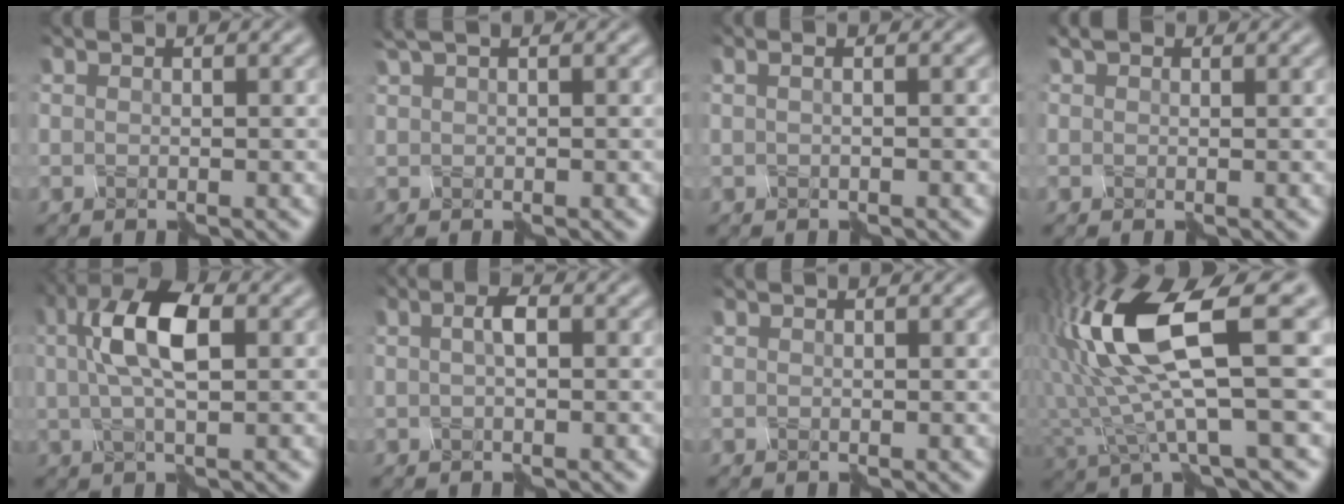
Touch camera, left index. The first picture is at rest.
{"total": 2.9, "force": [1.9, 1.0, 2.0], "torque": [-0.037, 0.018, 0.025]}
{"total": 1.4, "force": [-0.1, 0.7, 1.3], "torque": [-0.006, 0.011, -0.017]}
{"total": 1.5, "force": [0.9, 1.1, 0.5], "torque": [-0.011, 0.008, 0.018]}
{"total": 6.1, "force": [0.6, 2.7, 5.5], "torque": [-0.100, 0.020, 0.006]}
{"total": 1.7, "force": [-0.5, 0.7, 1.5], "torque": [-0.029, 0.008, -0.007]}
{"total": 0.0}
{"total": 11.6, "force": [2.2, 3.3, 10.8], "torque": [-0.227, 0.006, 0.048]}